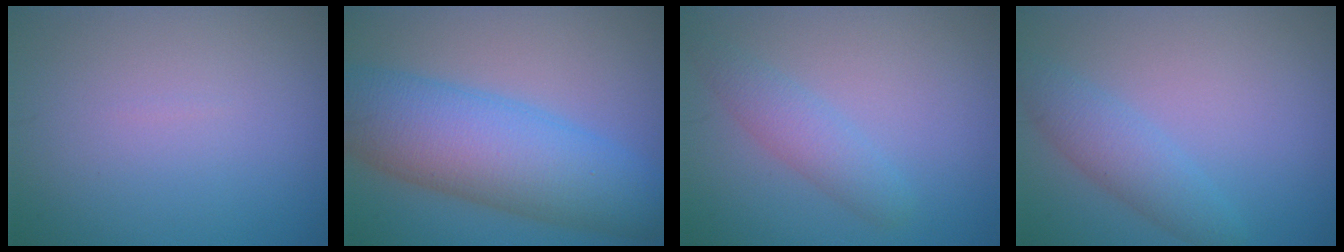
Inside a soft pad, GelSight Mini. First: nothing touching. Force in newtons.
{"total": 10.1, "press": 10.1, "slide": 0.1}
{"total": 2.5, "press": 2.5, "slide": 0.1}
{"total": 3.0, "press": 3.0, "slide": 0.1}